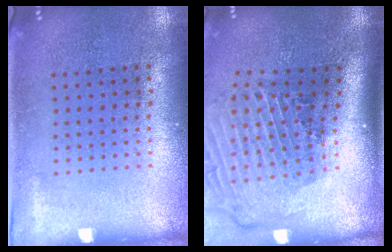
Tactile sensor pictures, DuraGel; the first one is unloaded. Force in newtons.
{"total": 2.9, "press": 2.0, "slide": 2.2}